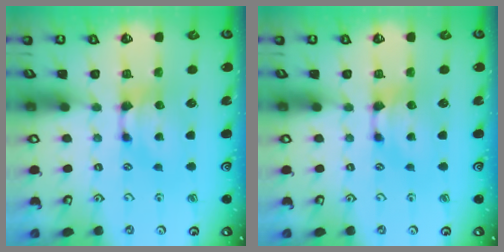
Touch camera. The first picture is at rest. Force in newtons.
{"total": 0.0}